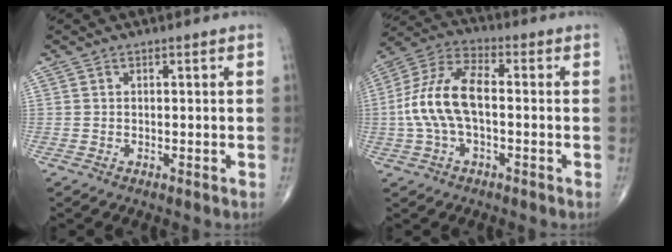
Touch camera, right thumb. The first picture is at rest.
{"total": 12.5, "force": [-0.8, 6.2, 10.8], "torque": [-0.234, 0.038, -0.020]}